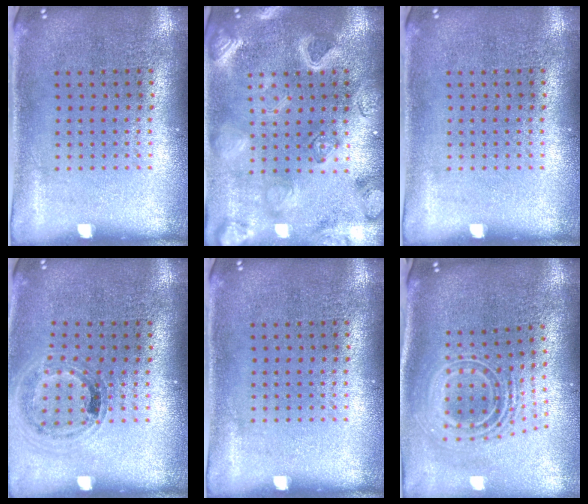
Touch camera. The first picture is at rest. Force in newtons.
{"total": 3.2, "press": 3.1, "slide": 1.0}
{"total": 0.0}
{"total": 1.0, "press": 1.0, "slide": 0.1}
{"total": 0.0}
{"total": 2.5, "press": 1.7, "slide": 1.8}